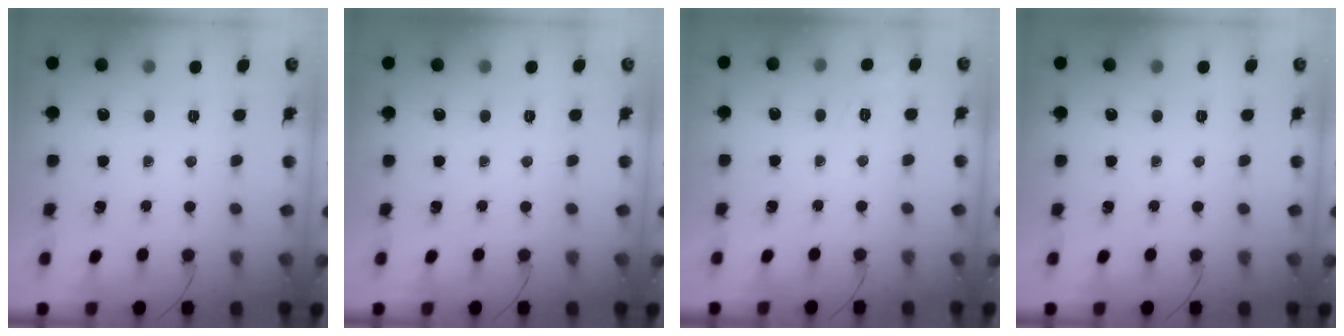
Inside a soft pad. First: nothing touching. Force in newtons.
{"total": 0.0}
{"total": 7.6, "press": 7.3, "slide": 2.1}
{"total": 0.0}